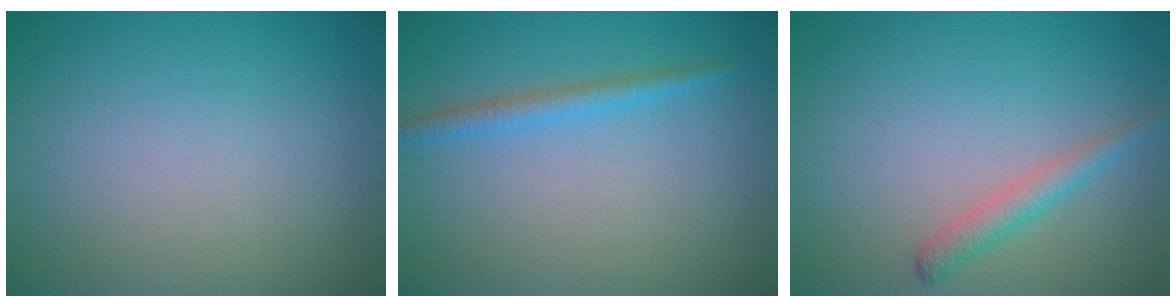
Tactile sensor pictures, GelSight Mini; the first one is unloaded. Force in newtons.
{"total": 1.9, "press": 1.8, "slide": 0.2}
{"total": 2.0, "press": 2.0, "slide": 0.1}